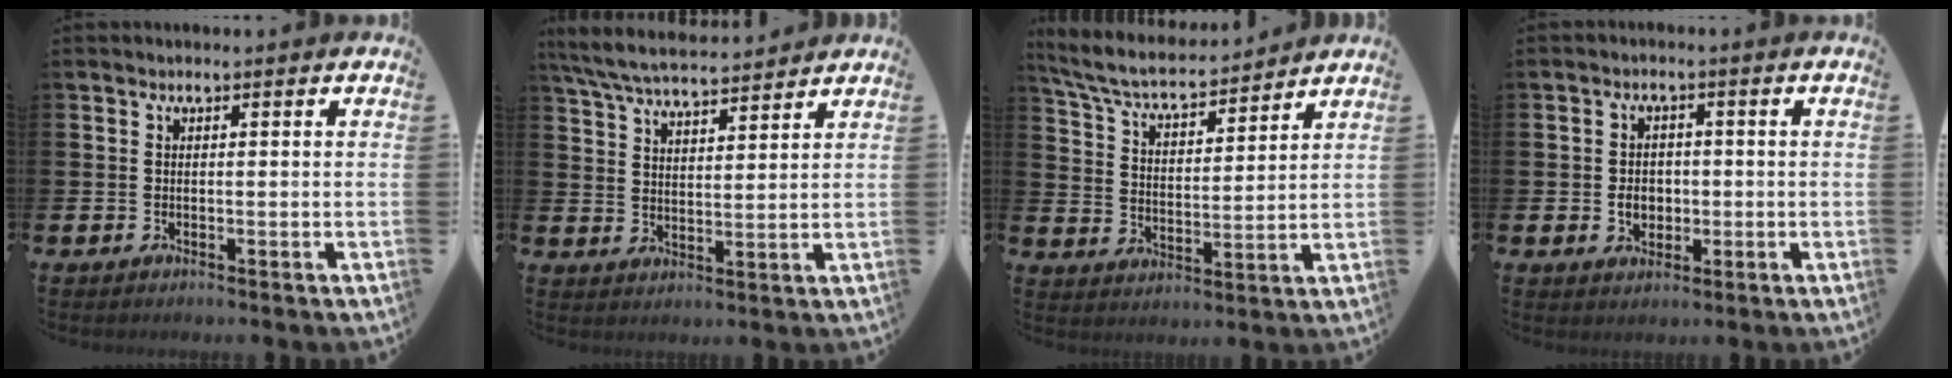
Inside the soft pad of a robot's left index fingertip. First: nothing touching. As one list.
[{"total": 6.8, "force": [6.5, 0.9, 1.8], "torque": [-0.059, -0.029, 0.118]}, {"total": 6.7, "force": [6.2, 1.3, 2.2], "torque": [-0.073, -0.041, 0.104]}, {"total": 2.9, "force": [-0.5, 2.4, 1.6], "torque": [-0.019, -0.001, -0.017]}]